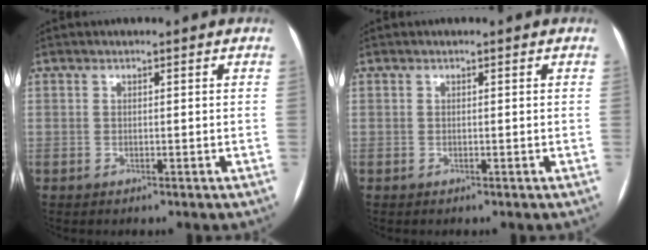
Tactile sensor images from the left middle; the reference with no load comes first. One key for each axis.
{"total": 0.0}